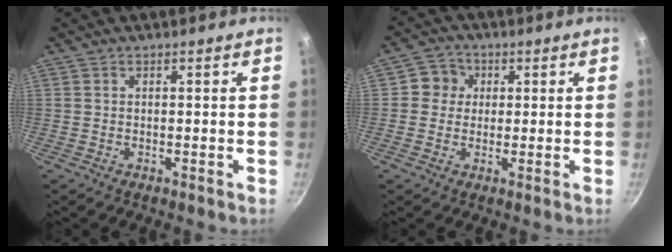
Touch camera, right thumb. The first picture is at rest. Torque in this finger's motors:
{"motor_torque": [0.20, 0.06, 0.60, -0.16, -0.01]}